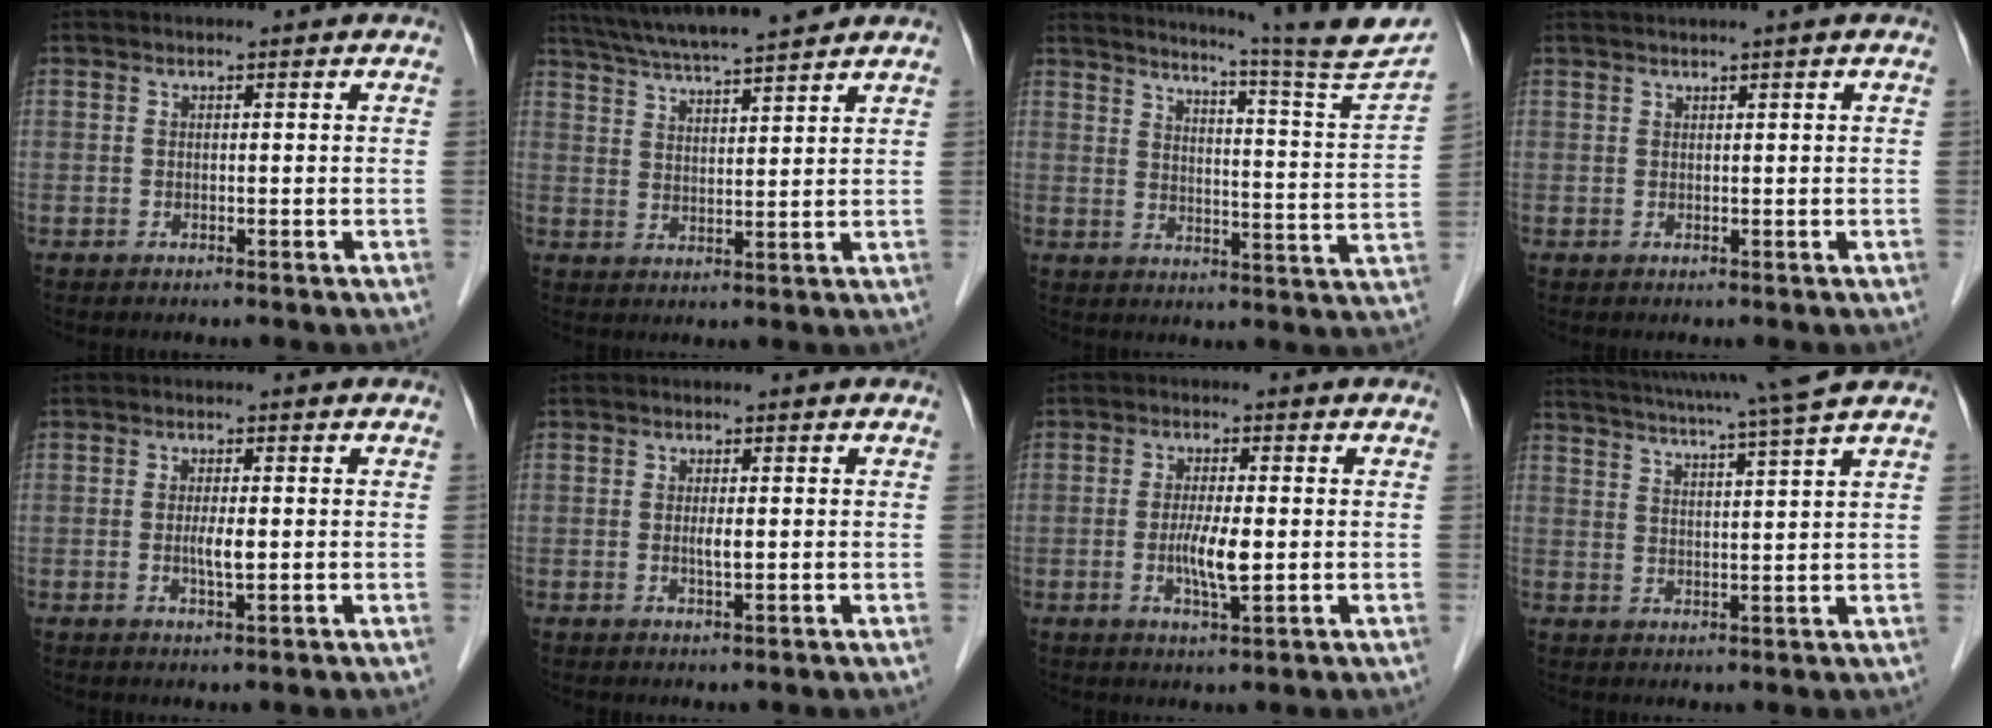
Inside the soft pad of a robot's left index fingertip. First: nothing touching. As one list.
[{"total": 12.6, "force": [11.1, 0.1, 5.9], "torque": [-0.108, 0.025, 0.173]}, {"total": 17.4, "force": [15.3, -2.3, 7.8], "torque": [-0.128, -0.058, 0.189]}, {"total": 1.8, "force": [1.4, -0.7, 0.9], "torque": [-0.016, 0.009, 0.033]}, {"total": 2.4, "force": [-0.2, 0.3, 2.3], "torque": [-0.048, -0.002, -0.004]}, {"total": 1.5, "force": [-0.1, 0.2, 1.4], "torque": [-0.029, -0.001, -0.001]}, {"total": 4.9, "force": [-0.7, 0.7, 4.8], "torque": [-0.097, -0.007, -0.013]}, {"total": 13.3, "force": [11.5, -2.0, 6.4], "torque": [-0.117, -0.007, 0.157]}]